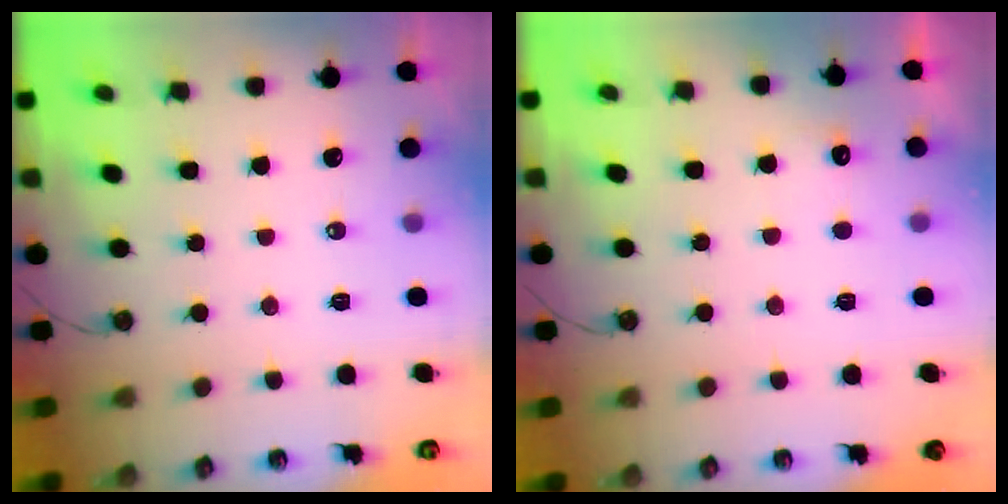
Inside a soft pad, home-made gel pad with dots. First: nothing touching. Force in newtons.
{"total": 5.3, "press": 5.2, "slide": 1.1}